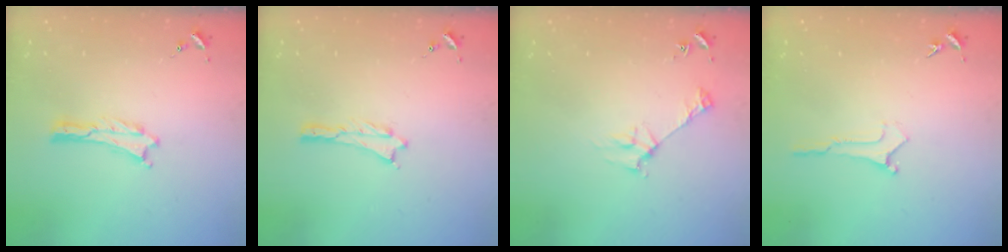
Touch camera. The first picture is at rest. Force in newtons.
{"total": 0.0}
{"total": 2.8, "press": 2.8, "slide": 0.3}
{"total": 0.0}